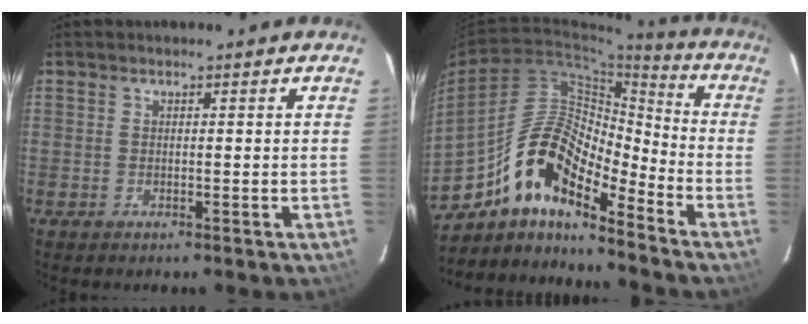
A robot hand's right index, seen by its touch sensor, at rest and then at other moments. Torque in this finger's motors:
{"motor_torque": [0.92, -0.93, 1.05, 0.21]}